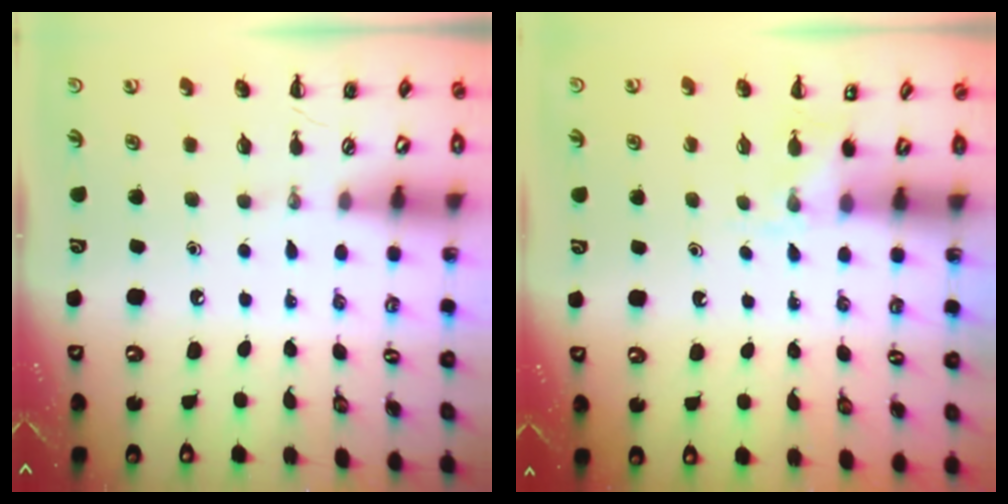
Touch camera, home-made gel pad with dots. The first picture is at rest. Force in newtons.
{"total": 3.3, "press": 3.2, "slide": 1.0}